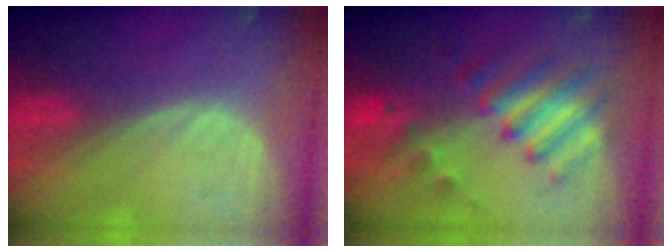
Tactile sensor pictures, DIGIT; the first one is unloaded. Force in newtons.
{"total": 7.4, "press": 7.3, "slide": 1.3}